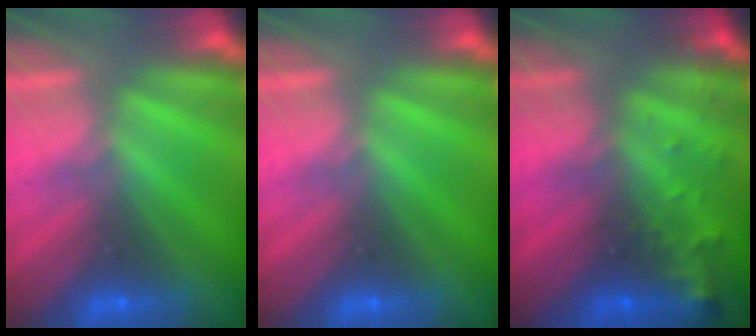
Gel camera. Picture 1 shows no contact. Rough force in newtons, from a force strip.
{"total": 0.0}
{"total": 6.8}